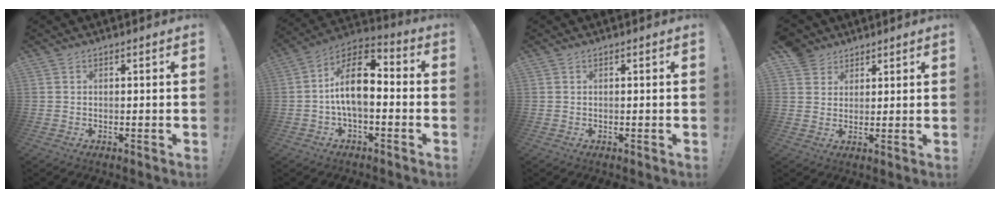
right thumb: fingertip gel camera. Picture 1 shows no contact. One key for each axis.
{"total": 14.0, "fx": -0.5, "fy": 7.0, "fz": 12.2, "tx": -0.227, "ty": 0.015, "tz": -0.008}
{"total": 0.0}
{"total": 5.2, "fx": 3.6, "fy": 3.7, "fz": 0.2, "tx": -0.003, "ty": -0.024, "tz": 0.069}